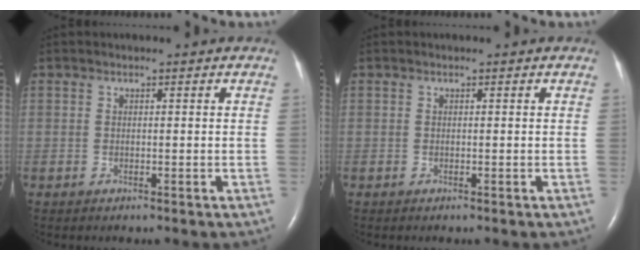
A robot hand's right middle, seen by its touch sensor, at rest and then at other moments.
{"total": 0.0}